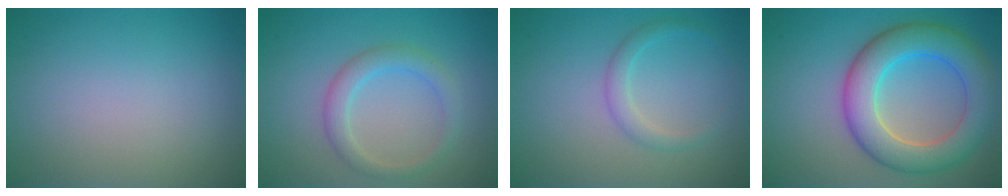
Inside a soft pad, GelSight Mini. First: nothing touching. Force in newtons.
{"total": 2.7, "press": 2.7, "slide": 0.1}
{"total": 1.7, "press": 1.7, "slide": 0.1}
{"total": 7.9, "press": 7.9, "slide": 0.5}